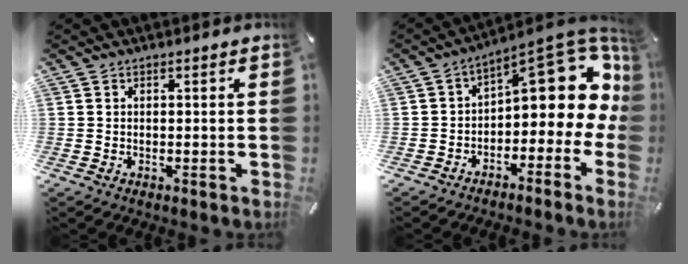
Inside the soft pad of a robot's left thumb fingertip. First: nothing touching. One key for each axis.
{"total": 13.4, "fx": 6.2, "fy": 6.6, "fz": 9.8, "tx": -0.121, "ty": -0.057, "tz": 0.100}